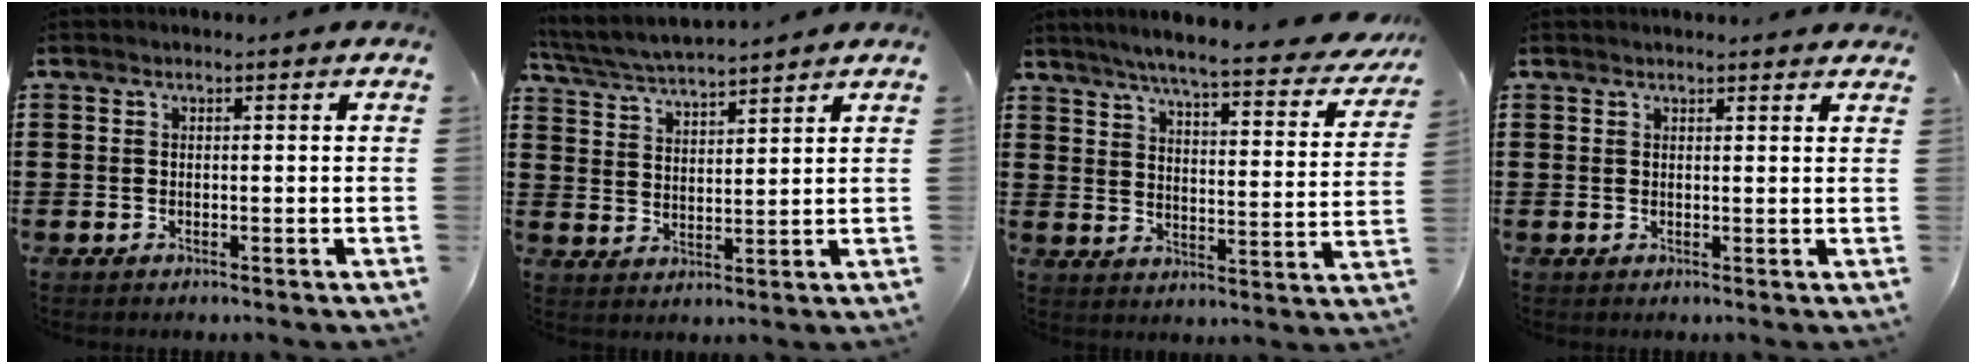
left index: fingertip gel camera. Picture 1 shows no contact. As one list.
[{"total": 4.8, "force": [4.6, 0.0, 1.2], "torque": [-0.042, -0.022, 0.081]}, {"total": 5.8, "force": [5.1, -0.3, 2.6], "torque": [-0.067, -0.041, 0.081]}, {"total": 1.3, "force": [1.2, 0.0, 0.3], "torque": [-0.008, 0.000, 0.024]}]